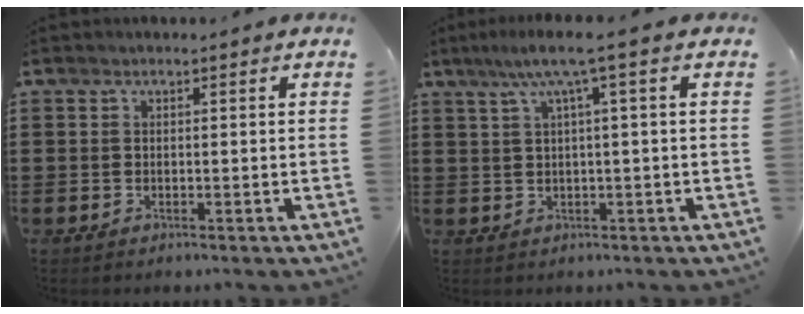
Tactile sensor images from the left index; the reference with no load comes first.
{"total": 4.9, "force": [1.4, -0.1, 4.7], "torque": [-0.096, 0.002, 0.017]}